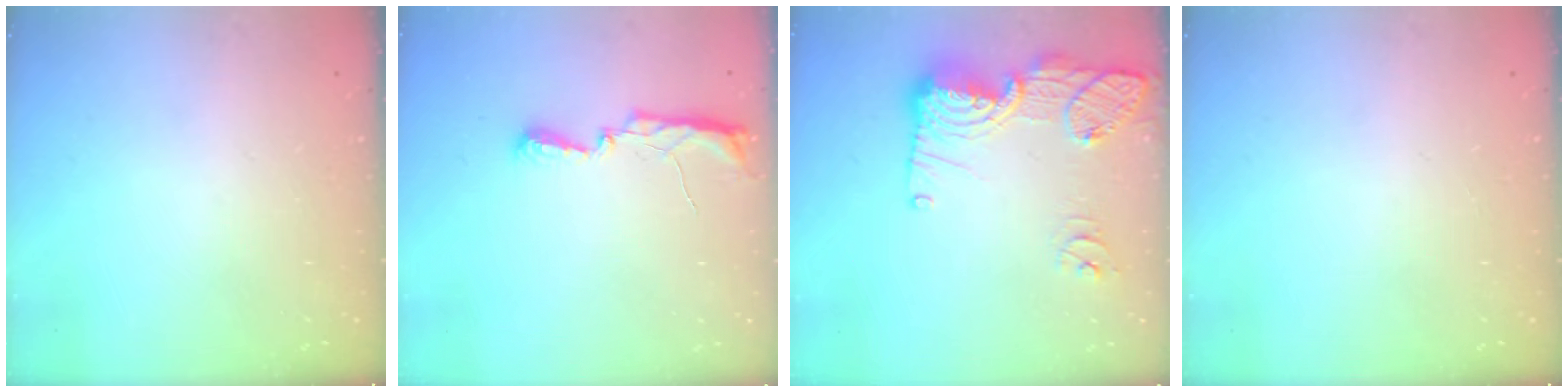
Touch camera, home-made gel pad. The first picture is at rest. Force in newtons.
{"total": 6.4, "press": 6.3, "slide": 0.8}
{"total": 17.6, "press": 17.3, "slide": 3.3}
{"total": 0.0}